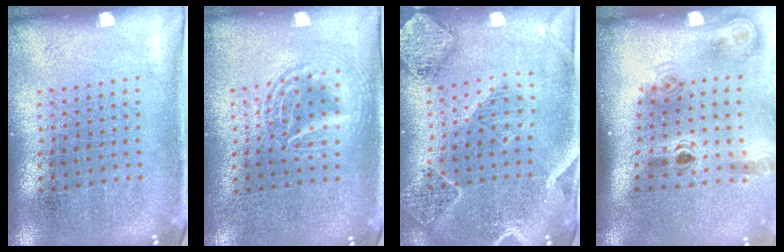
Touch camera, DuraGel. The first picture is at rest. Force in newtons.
{"total": 1.6, "press": 1.6, "slide": 0.2}
{"total": 2.4, "press": 2.2, "slide": 0.9}
{"total": 2.0, "press": 1.3, "slide": 1.5}